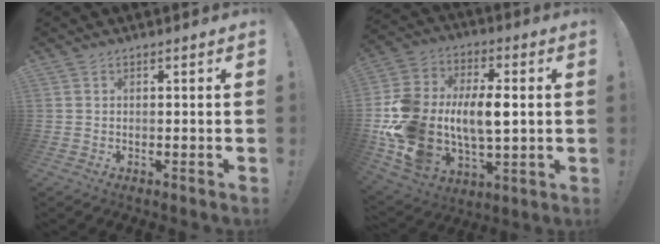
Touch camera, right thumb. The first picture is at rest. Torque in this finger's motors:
{"motor_torque": [2.55, 2.46, 2.20, -0.56, 0.28]}